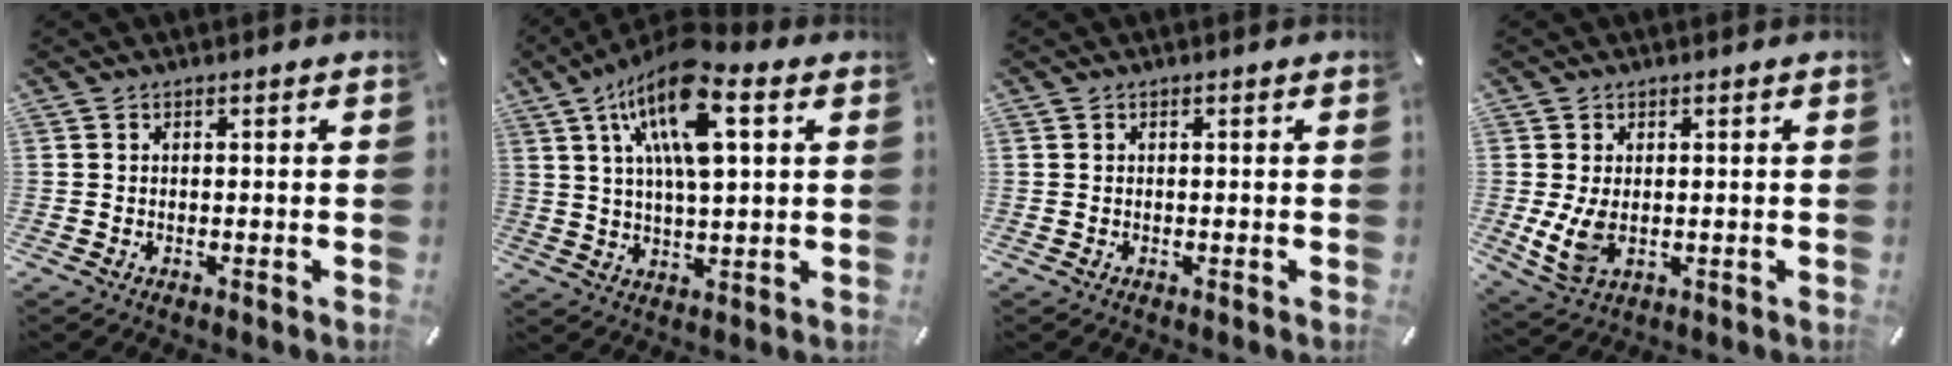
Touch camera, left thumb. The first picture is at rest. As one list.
[{"total": 16.1, "force": [7.0, 5.7, 13.4], "torque": [-0.267, -0.011, 0.115]}, {"total": 0.0}, {"total": 5.9, "force": [0.4, 4.0, 4.3], "torque": [-0.096, -0.006, 0.007]}]